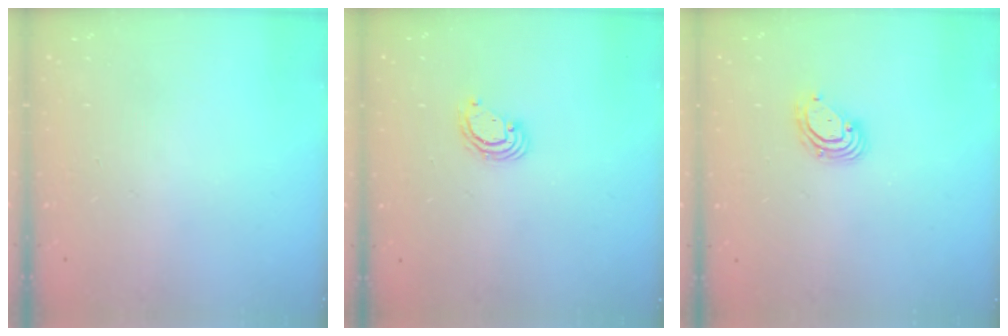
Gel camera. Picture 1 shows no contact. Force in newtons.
{"total": 3.8, "press": 3.8, "slide": 0.2}
{"total": 5.6, "press": 5.6, "slide": 0.7}